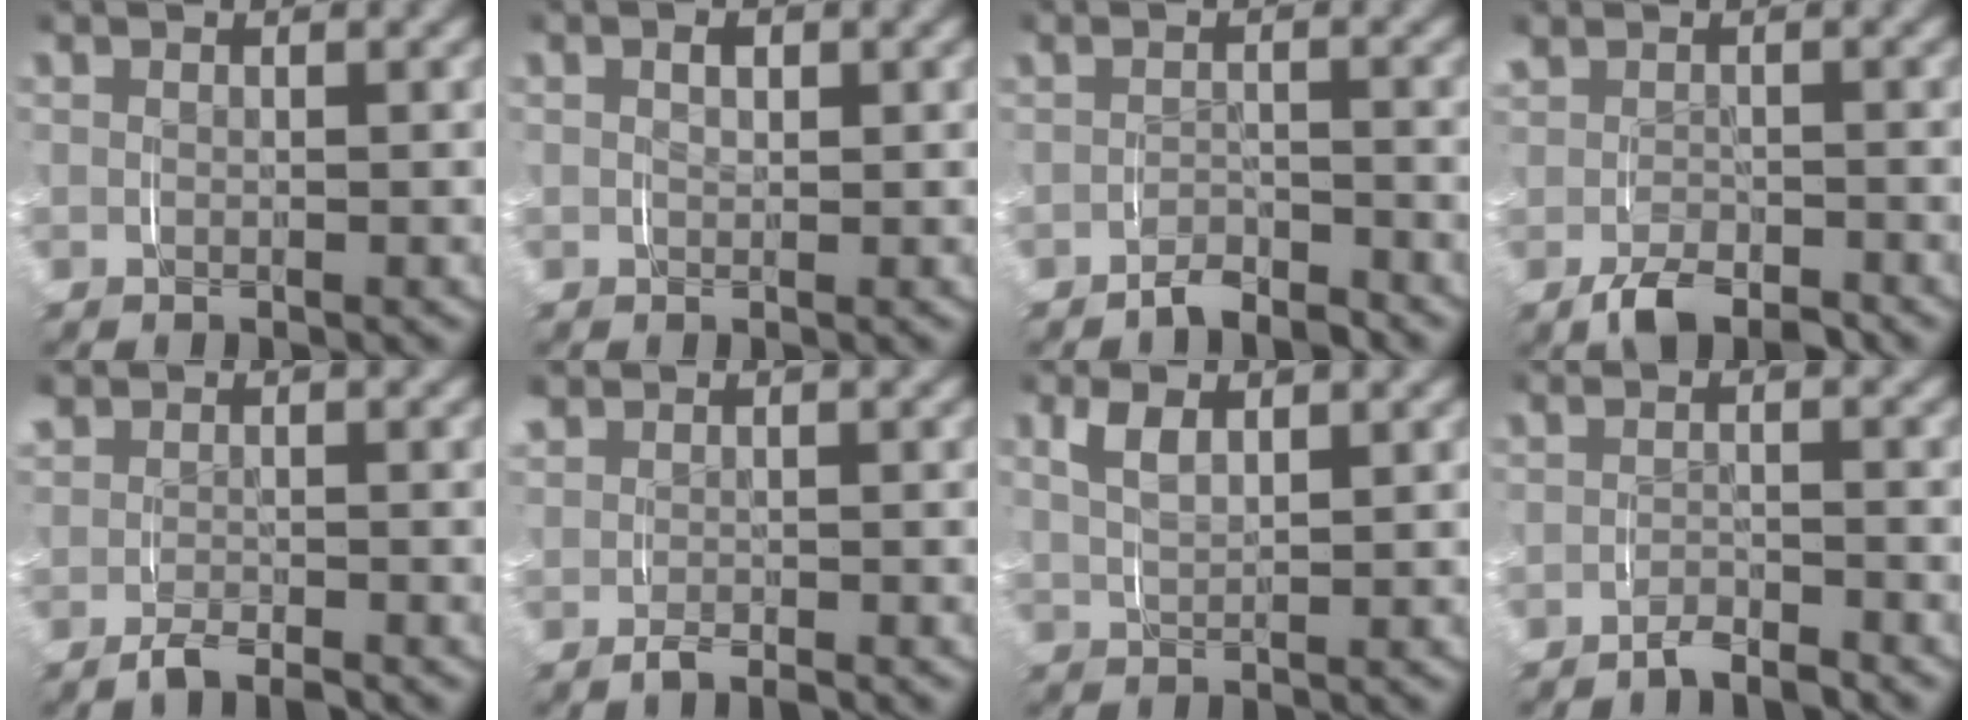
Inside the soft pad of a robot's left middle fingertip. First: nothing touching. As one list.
[{"total": 1.0, "force": [0.2, 0.6, 0.7], "torque": [-0.011, 0.000, 0.006]}, {"total": 2.6, "force": [-2.4, 0.6, 0.8], "torque": [-0.012, 0.002, -0.043]}, {"total": 2.8, "force": [-1.7, 1.4, 1.7], "torque": [-0.036, -0.004, -0.023]}, {"total": 1.2, "force": [-0.7, 0.5, 0.8], "torque": [-0.024, -0.003, -0.011]}, {"total": 0.7, "force": [0.0, 0.3, 0.6], "torque": [-0.022, 0.000, 0.002]}, {"total": 2.4, "force": [1.4, 0.9, 1.7], "torque": [-0.038, 0.000, 0.030]}, {"total": 2.0, "force": [-1.8, 0.2, 0.8], "torque": [-0.014, 0.003, -0.034]}]